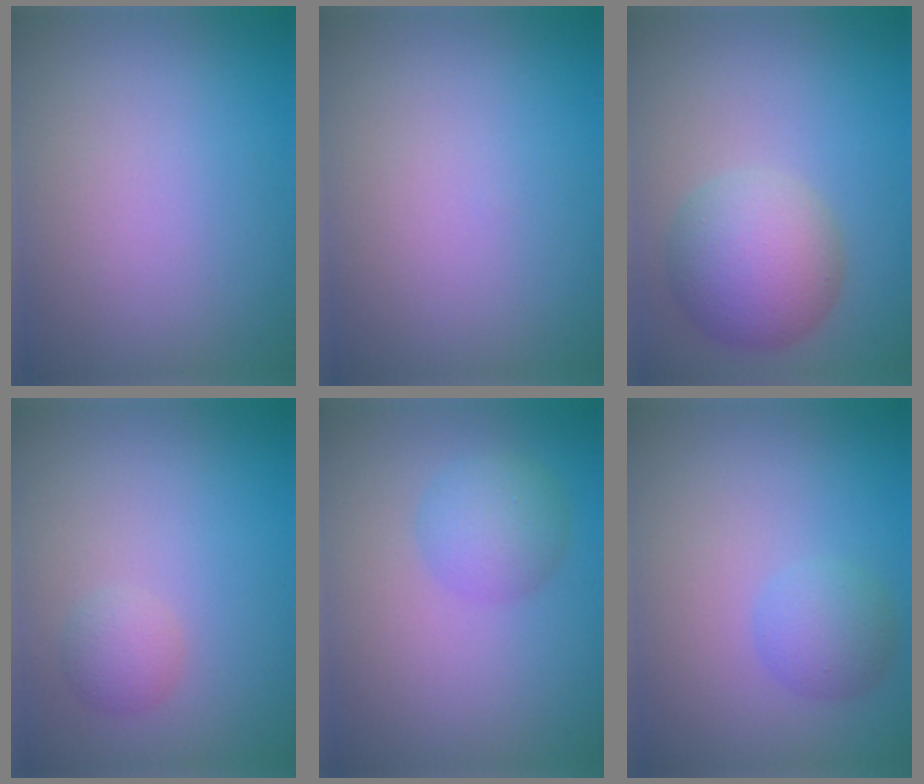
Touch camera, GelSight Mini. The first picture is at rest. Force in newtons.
{"total": 0.0}
{"total": 6.0, "press": 6.0, "slide": 0.3}
{"total": 1.6, "press": 1.6, "slide": 0.1}
{"total": 3.0, "press": 3.0, "slide": 0.1}
{"total": 2.4, "press": 2.4, "slide": 0.1}